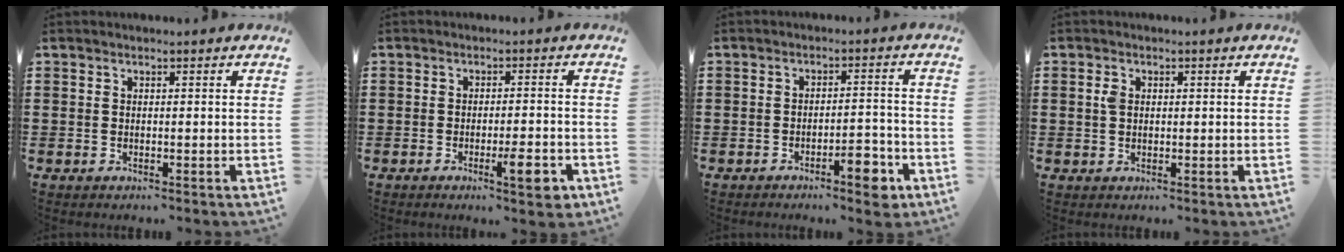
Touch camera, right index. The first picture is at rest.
{"total": 5.0, "force": [-2.4, 0.8, 4.3], "torque": [-0.072, -0.005, -0.040]}
{"total": 5.3, "force": [-3.4, 1.4, 3.8], "torque": [-0.059, 0.008, -0.057]}
{"total": 1.8, "force": [0.3, 1.1, 1.4], "torque": [-0.030, 0.007, 0.005]}